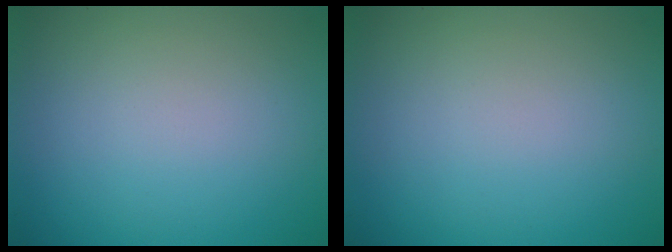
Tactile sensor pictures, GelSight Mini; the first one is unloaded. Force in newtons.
{"total": 0.0}